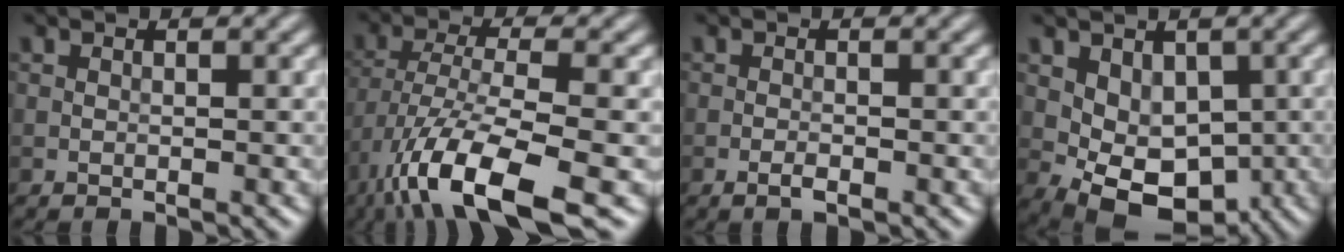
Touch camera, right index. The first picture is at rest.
{"total": 11.0, "force": [-6.1, 3.4, 8.5], "torque": [-0.160, -0.008, -0.116]}
{"total": 1.1, "force": [-0.6, 0.3, 0.9], "torque": [-0.018, -0.001, -0.013]}
{"total": 6.6, "force": [-0.8, 4.5, 4.8], "torque": [-0.072, -0.007, -0.009]}